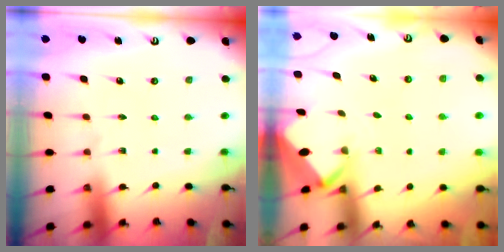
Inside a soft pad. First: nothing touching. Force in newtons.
{"total": 2.1, "press": 2.1, "slide": 0.0}